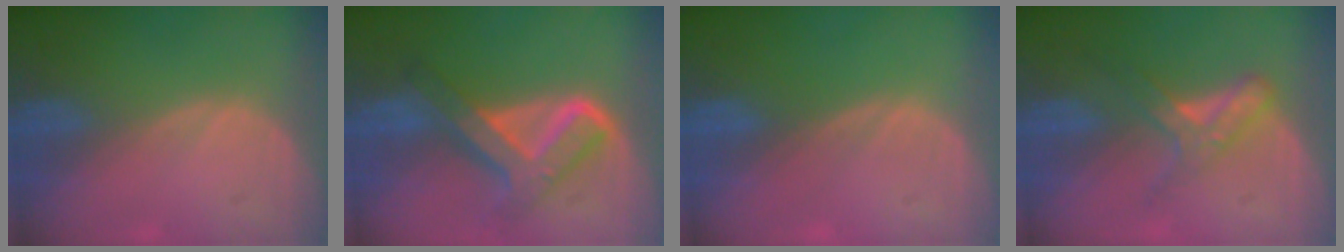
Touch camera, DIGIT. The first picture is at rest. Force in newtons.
{"total": 8.4, "press": 8.4, "slide": 0.7}
{"total": 0.0}
{"total": 5.9, "press": 5.1, "slide": 3.0}